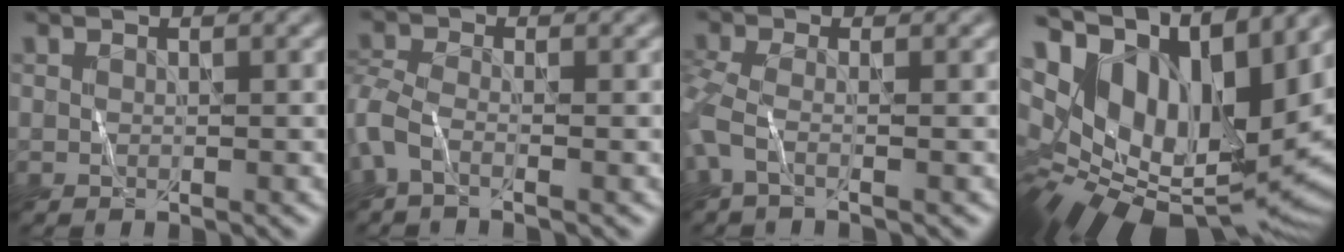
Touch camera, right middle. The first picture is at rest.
{"total": 2.4, "force": [-1.3, 1.0, 1.8], "torque": [-0.047, -0.003, -0.042]}
{"total": 2.9, "force": [-1.0, 0.9, 2.6], "torque": [-0.065, -0.009, -0.032]}
{"total": 15.6, "force": [3.6, 9.2, 12.1], "torque": [-0.223, 0.003, 0.073]}